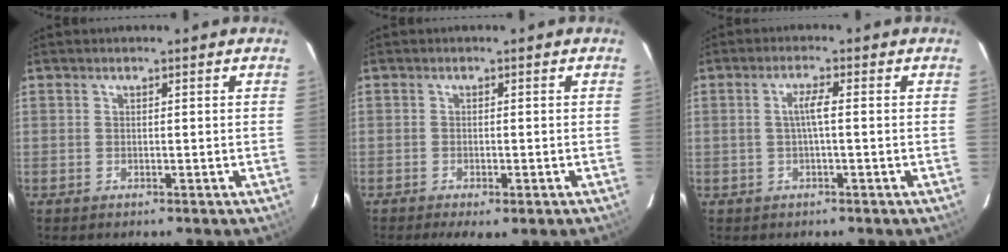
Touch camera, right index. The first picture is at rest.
{"total": 4.9, "force": [-3.2, 1.4, 3.4], "torque": [-0.072, -0.020, -0.046]}
{"total": 2.8, "force": [-0.2, -0.1, 2.8], "torque": [-0.055, 0.003, -0.004]}